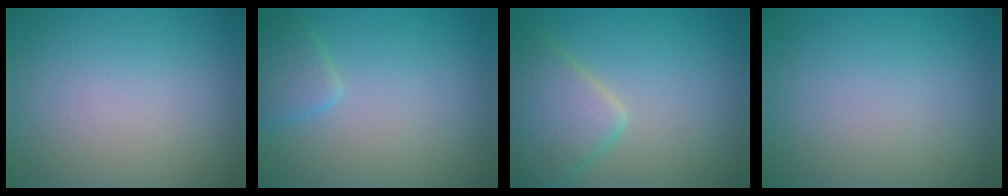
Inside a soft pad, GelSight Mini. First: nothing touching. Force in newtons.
{"total": 1.9, "press": 1.9, "slide": 0.1}
{"total": 4.9, "press": 4.9, "slide": 0.3}
{"total": 0.0}